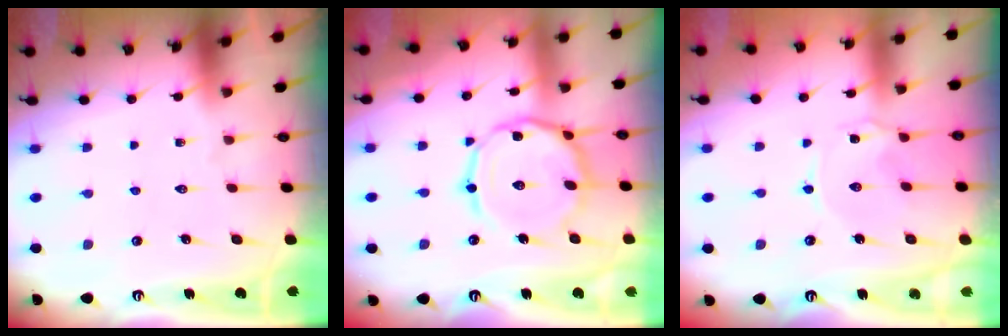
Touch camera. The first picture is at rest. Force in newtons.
{"total": 13.4, "press": 13.4, "slide": 0.9}
{"total": 0.8, "press": 0.8, "slide": 0.2}